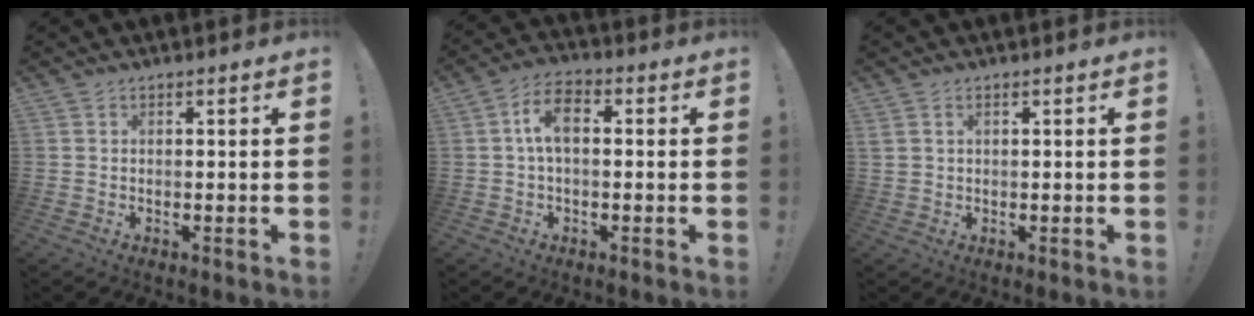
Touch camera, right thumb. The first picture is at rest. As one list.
[{"total": 7.5, "force": [0.5, 4.2, 6.2], "torque": [-0.120, 0.007, 0.010]}, {"total": 1.8, "force": [0.8, 1.2, 0.9], "torque": [-0.021, 0.003, 0.016]}]